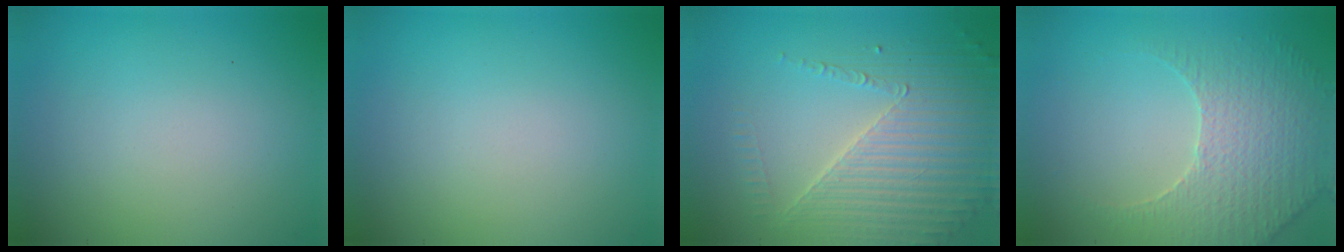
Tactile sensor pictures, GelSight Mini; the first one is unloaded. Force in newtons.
{"total": 0.0}
{"total": 4.7, "press": 4.0, "slide": 2.5}
{"total": 3.8, "press": 3.7, "slide": 1.0}